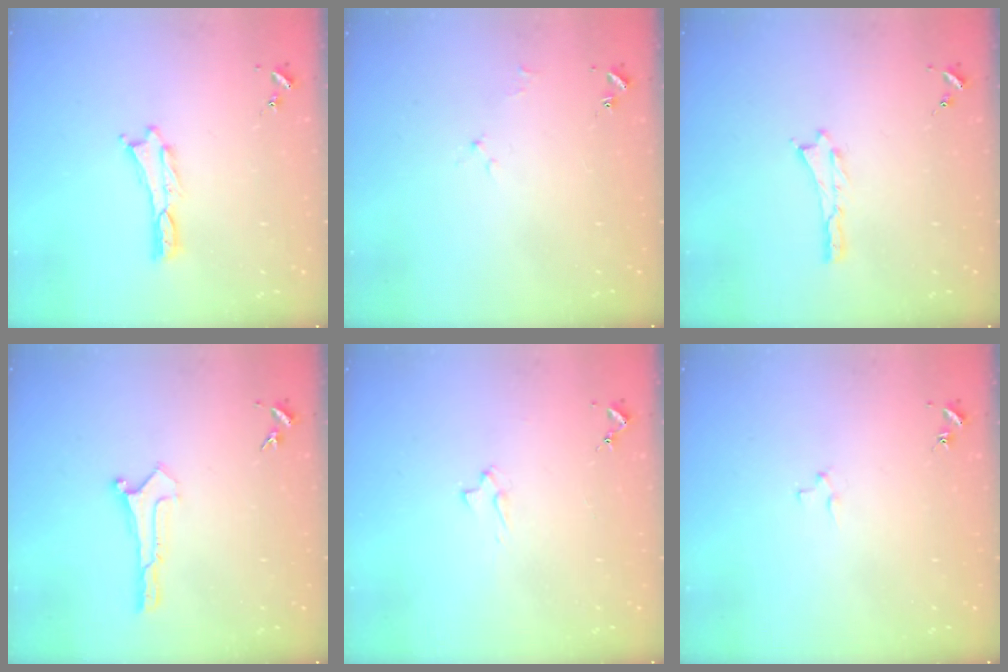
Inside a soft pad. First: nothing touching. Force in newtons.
{"total": 1.7, "press": 1.6, "slide": 0.3}
{"total": 0.0}
{"total": 0.0}
{"total": 2.1, "press": 2.1, "slide": 0.3}
{"total": 1.9, "press": 1.9, "slide": 0.2}